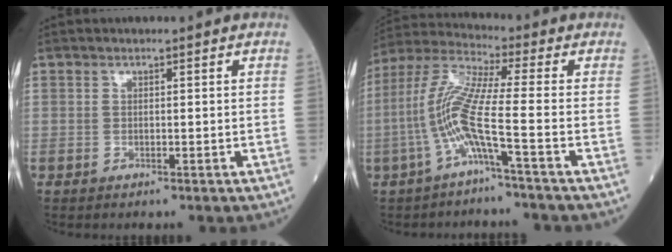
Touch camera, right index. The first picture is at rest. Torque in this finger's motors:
{"motor_torque": [0.51, -0.10, 0.28, 0.21]}